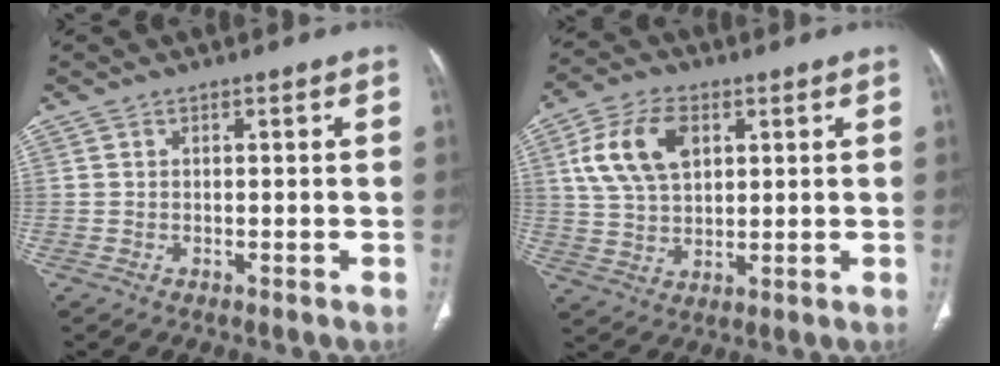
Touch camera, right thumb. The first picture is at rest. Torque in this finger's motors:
{"motor_torque": [-0.81, 0.94, 0.25, -0.20, 0.14]}